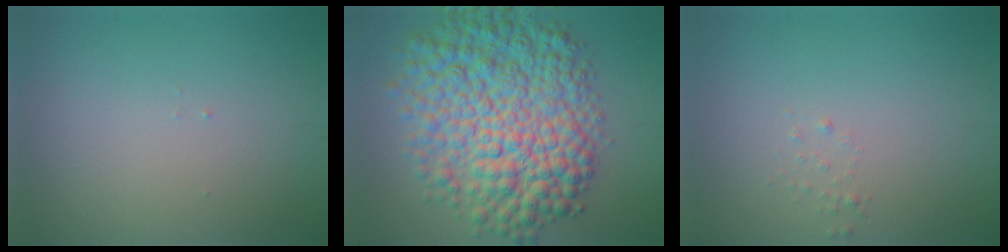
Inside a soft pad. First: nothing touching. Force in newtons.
{"total": 12.0, "press": 12.0, "slide": 0.1}
{"total": 0.6, "press": 0.6, "slide": 0.1}